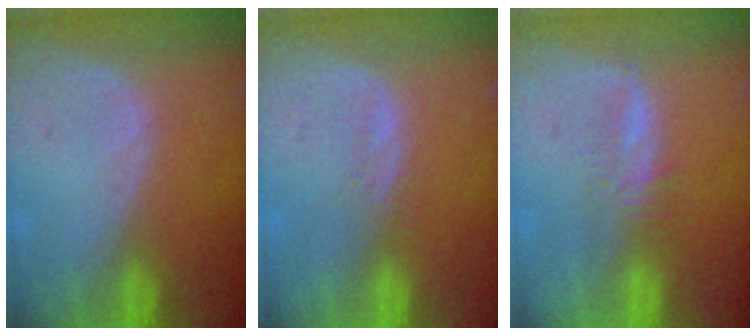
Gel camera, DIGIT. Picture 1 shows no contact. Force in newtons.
{"total": 1.1, "press": 1.0, "slide": 0.5}
{"total": 2.8, "press": 2.7, "slide": 0.5}